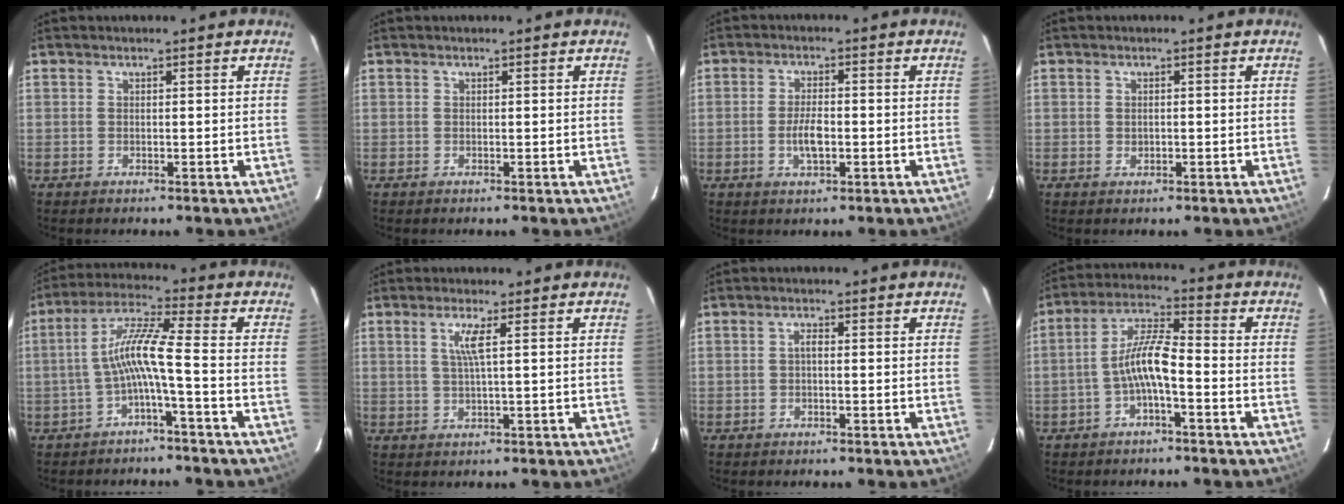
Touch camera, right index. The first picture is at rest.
{"total": 0.0}
{"total": 4.6, "force": [-1.2, 1.8, 4.0], "torque": [-0.079, -0.001, -0.020]}
{"total": 1.1, "force": [-0.2, 0.8, 0.7], "torque": [-0.012, 0.002, -0.003]}
{"total": 7.7, "force": [-2.6, -0.4, 7.3], "torque": [-0.165, 0.016, -0.048]}
{"total": 3.2, "force": [1.0, -0.5, 3.1], "torque": [-0.060, -0.002, 0.019]}
{"total": 1.2, "force": [-0.2, 0.5, 1.0], "torque": [-0.020, 0.007, -0.006]}
{"total": 7.4, "force": [-2.7, 1.4, 6.7], "torque": [-0.142, 0.016, -0.052]}